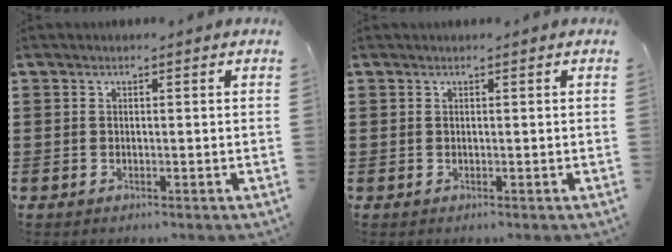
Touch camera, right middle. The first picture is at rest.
{"total": 0.0}